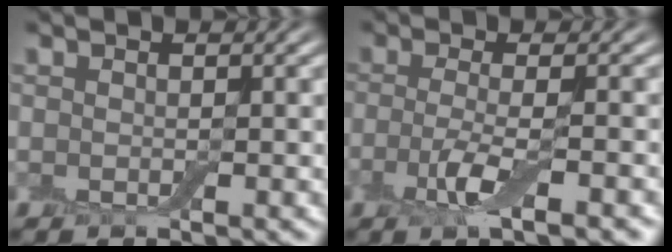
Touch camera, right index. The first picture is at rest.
{"total": 3.9, "force": [-1.4, 0.9, 3.5], "torque": [-0.074, -0.007, -0.029]}